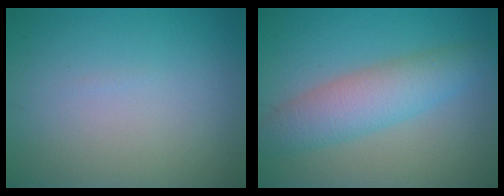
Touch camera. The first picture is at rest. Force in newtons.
{"total": 5.0, "press": 5.0, "slide": 0.1}